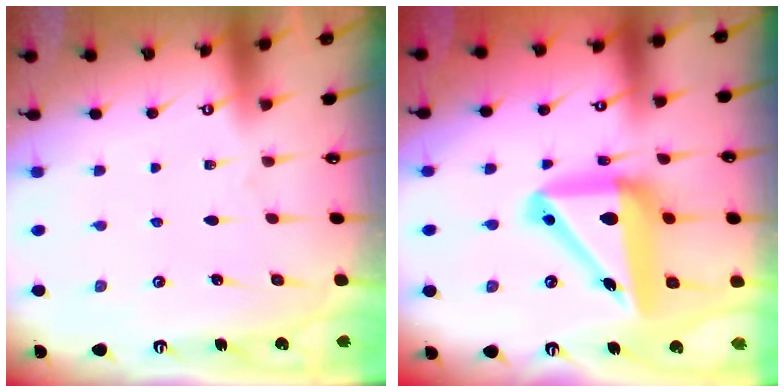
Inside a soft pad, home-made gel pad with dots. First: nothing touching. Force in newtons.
{"total": 18.6, "press": 18.3, "slide": 2.8}